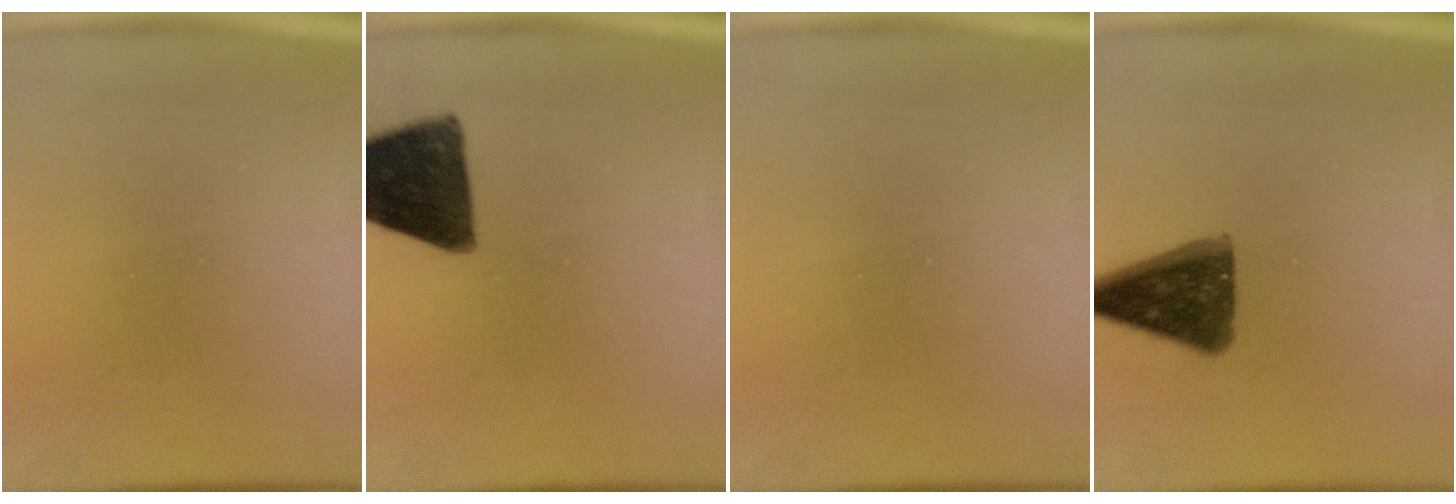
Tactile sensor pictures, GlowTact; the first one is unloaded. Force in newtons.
{"total": 14.9}
{"total": 0.0}
{"total": 12.4}